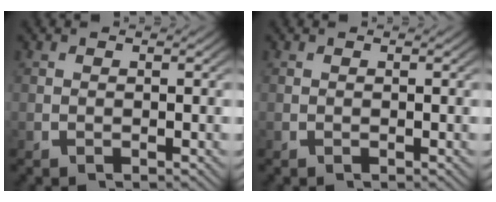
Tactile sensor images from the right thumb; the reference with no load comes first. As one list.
[{"total": 0.0}]